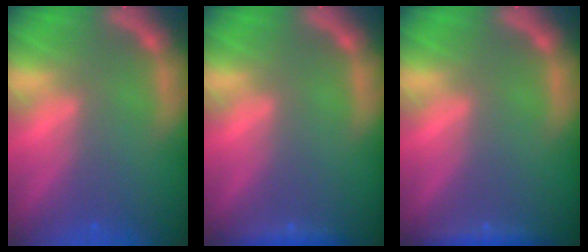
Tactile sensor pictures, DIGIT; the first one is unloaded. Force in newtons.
{"total": 1.4}
{"total": 1.9}